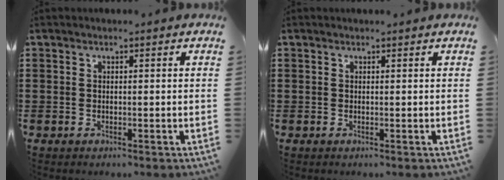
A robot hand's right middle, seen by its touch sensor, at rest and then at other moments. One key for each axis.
{"total": 0.0}